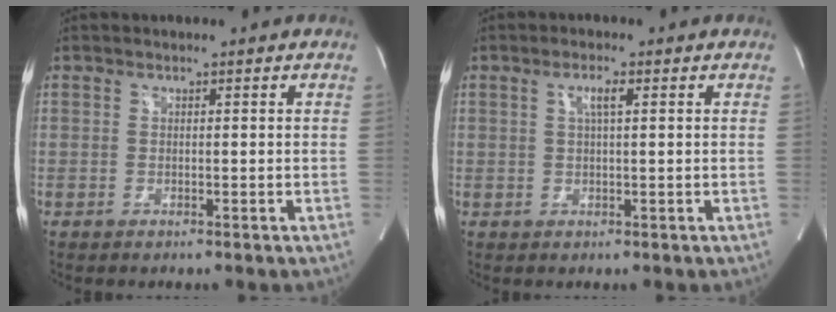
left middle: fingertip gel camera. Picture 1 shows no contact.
{"total": 2.3, "force": [0.8, 0.2, 2.1], "torque": [-0.041, 0.002, 0.013]}